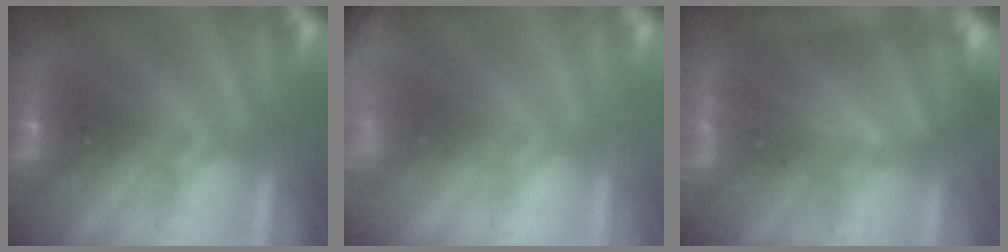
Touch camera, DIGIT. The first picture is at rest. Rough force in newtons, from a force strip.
{"total": 2.4}
{"total": 5.0}